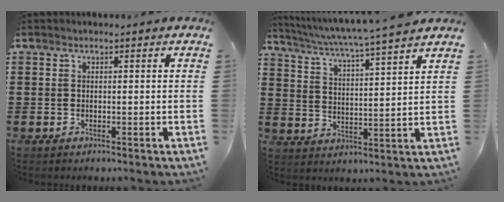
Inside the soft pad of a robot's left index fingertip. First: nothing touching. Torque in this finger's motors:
{"motor_torque": [1.45, -0.69, 0.26, 0.10]}